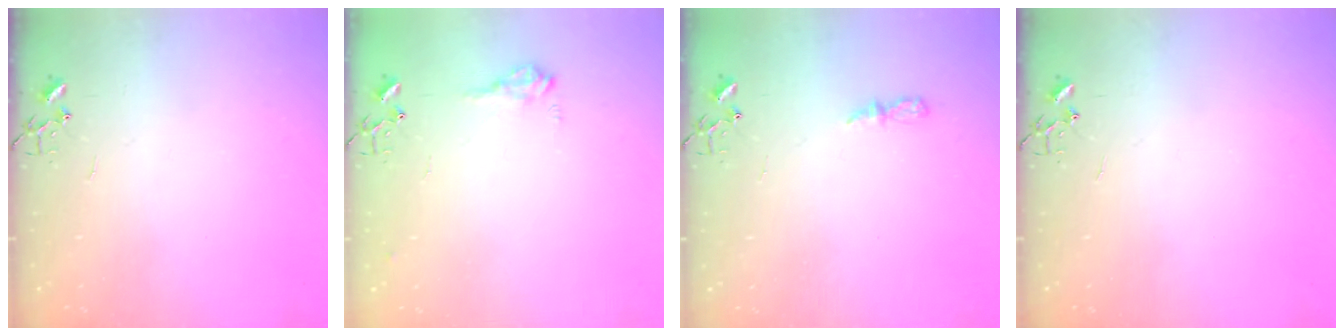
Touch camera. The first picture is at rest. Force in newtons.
{"total": 9.3, "press": 9.3, "slide": 0.9}
{"total": 4.6, "press": 4.5, "slide": 0.6}
{"total": 0.0}